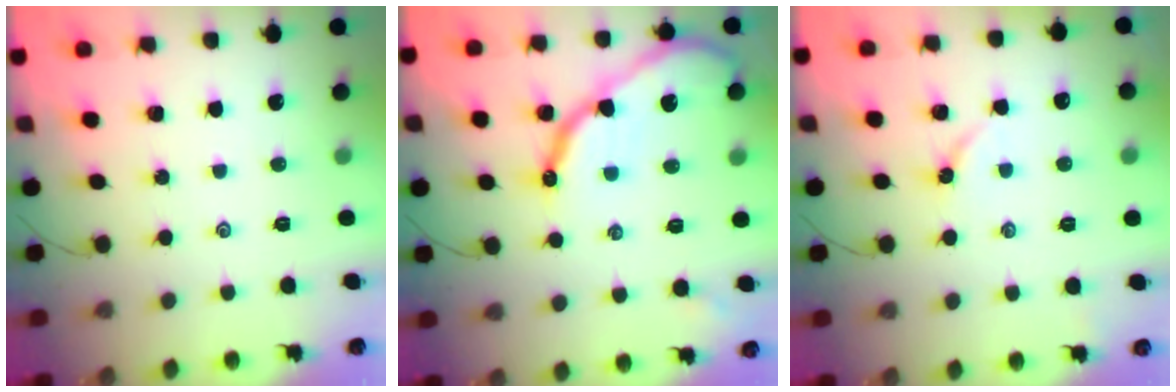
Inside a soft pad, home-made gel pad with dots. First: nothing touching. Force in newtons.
{"total": 12.9, "press": 12.8, "slide": 1.1}
{"total": 4.2, "press": 4.1, "slide": 0.5}